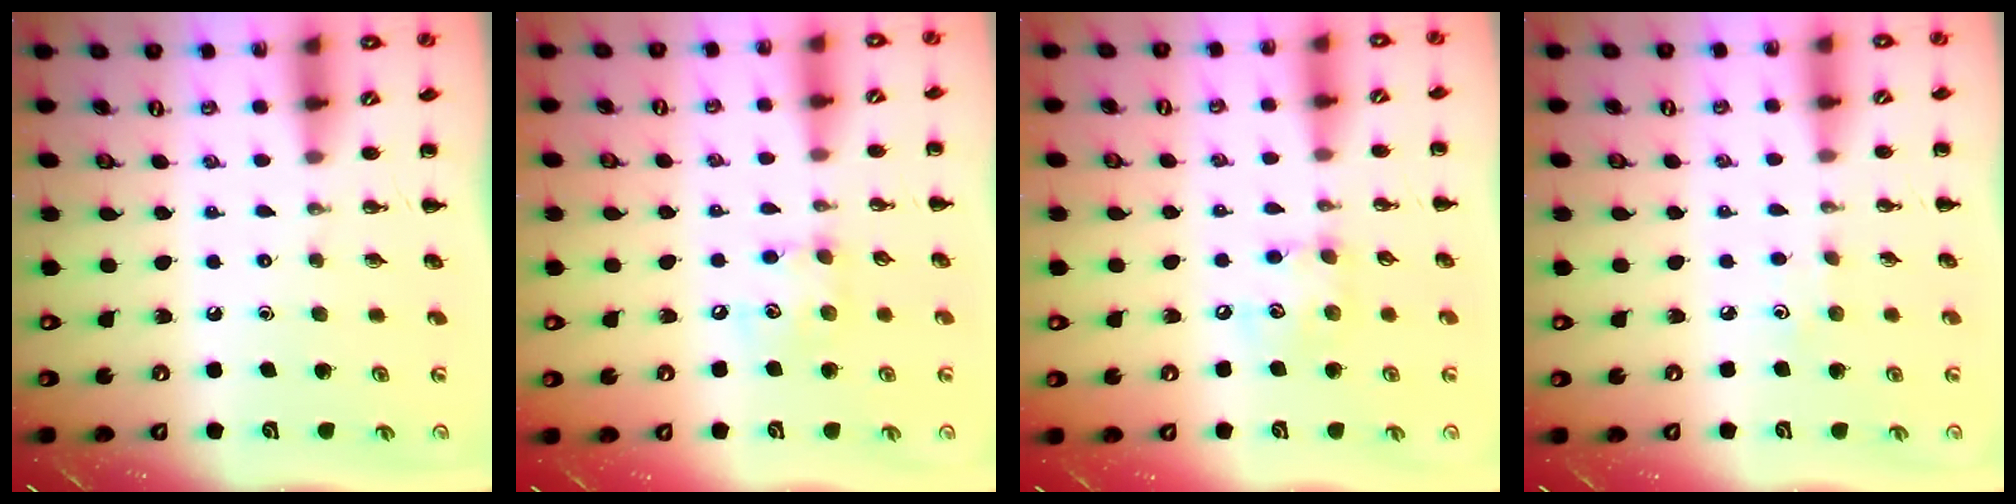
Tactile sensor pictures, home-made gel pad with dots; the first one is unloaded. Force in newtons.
{"total": 6.8, "press": 6.8, "slide": 0.6}
{"total": 7.6, "press": 7.5, "slide": 0.8}
{"total": 2.8, "press": 2.7, "slide": 0.8}